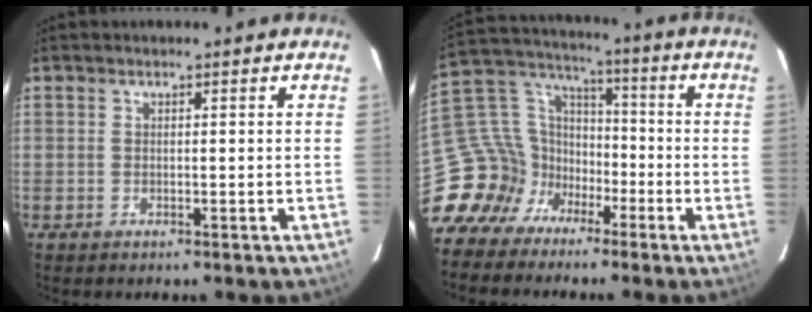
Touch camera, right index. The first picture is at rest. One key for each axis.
{"total": 14.3, "fx": -8.4, "fy": 10.5, "fz": 4.8, "tx": -0.103, "ty": 0.038, "tz": -0.156}